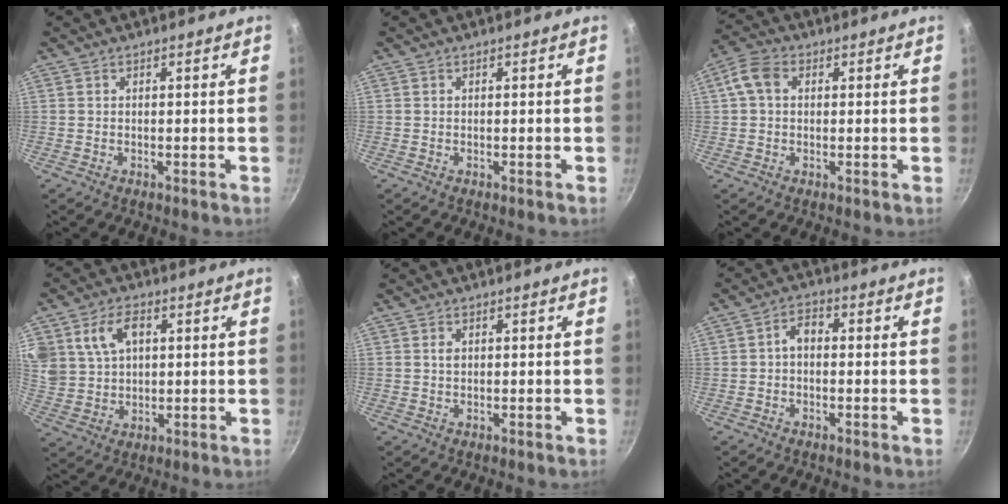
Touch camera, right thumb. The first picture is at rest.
{"total": 0.0}
{"total": 5.5, "force": [1.1, 4.1, 3.6], "torque": [-0.066, 0.013, 0.008]}
{"total": 11.5, "force": [4.1, 8.2, 6.9], "torque": [-0.125, 0.001, 0.083]}
{"total": 1.2, "force": [0.3, 0.8, 0.8], "torque": [-0.011, 0.002, 0.005]}
{"total": 3.4, "force": [-0.4, 2.3, 2.5], "torque": [-0.034, 0.016, -0.014]}